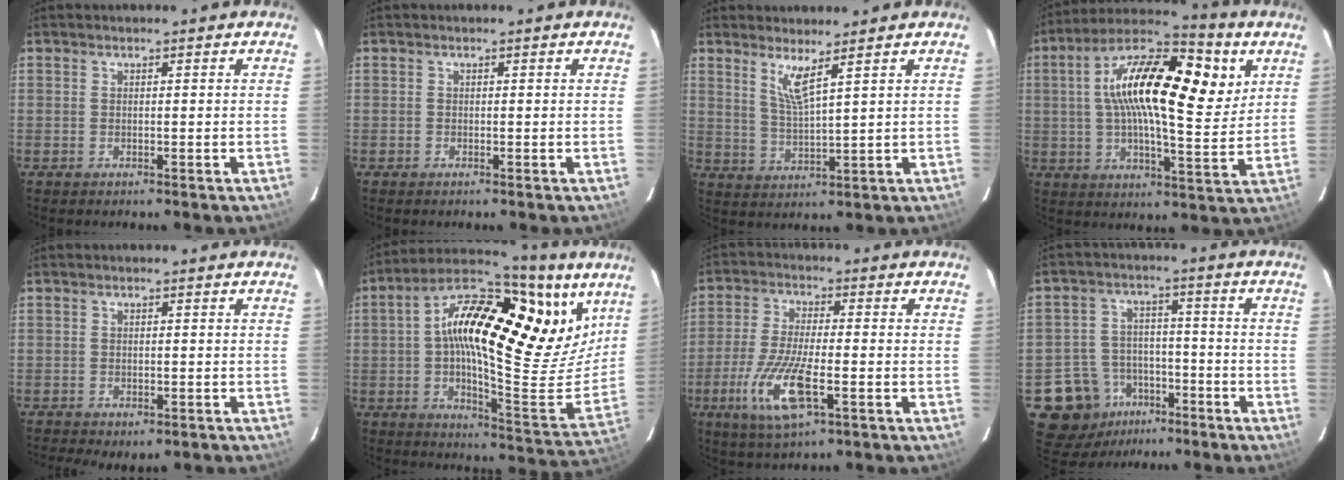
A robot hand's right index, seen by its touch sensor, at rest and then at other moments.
{"total": 0.0}
{"total": 4.7, "force": [3.2, -0.2, 3.5], "torque": [-0.070, -0.010, 0.062]}
{"total": 21.6, "force": [6.8, 7.8, 18.9], "torque": [-0.329, 0.030, 0.090]}
{"total": 5.7, "force": [-3.9, 2.8, 3.1], "torque": [-0.073, -0.017, -0.050]}
{"total": 28.9, "force": [11.2, 11.6, 24.0], "torque": [-0.369, 0.007, 0.161]}
{"total": 12.1, "force": [-4.4, 3.2, 10.8], "torque": [-0.230, -0.018, -0.084]}
{"total": 11.8, "force": [-6.4, 9.5, 2.9], "torque": [-0.089, 0.027, -0.085]}